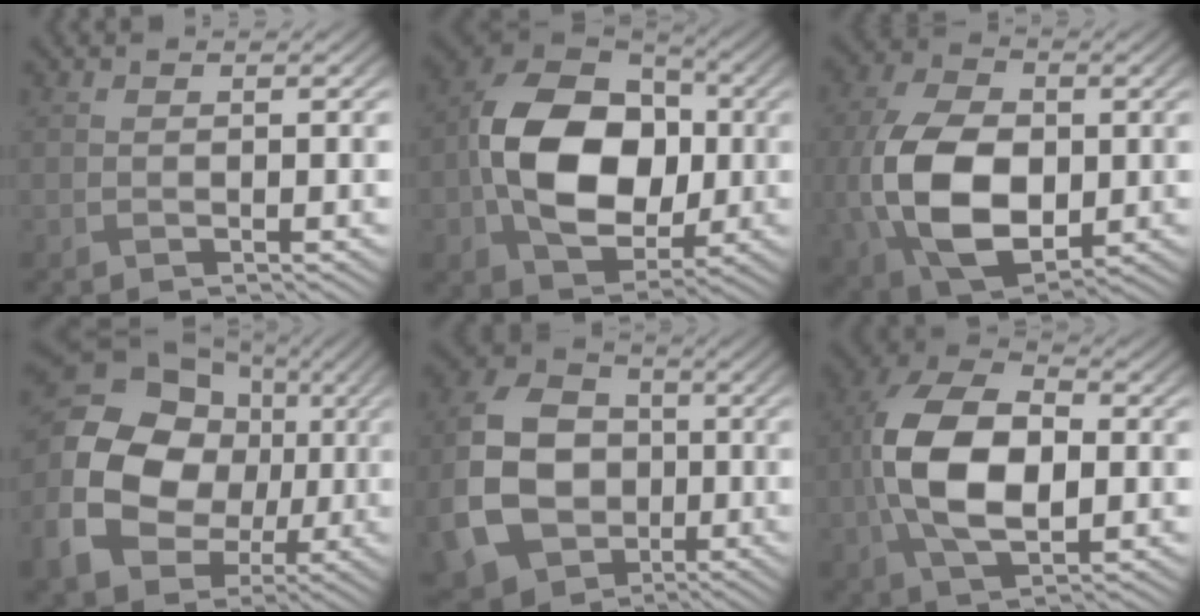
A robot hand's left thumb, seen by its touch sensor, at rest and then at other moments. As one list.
[{"total": 14.4, "force": [-1.0, 10.3, 10.0], "torque": [-0.196, 0.006, -0.018]}, {"total": 13.4, "force": [-1.8, 9.0, 9.8], "torque": [-0.250, -0.024, -0.023]}, {"total": 16.1, "force": [-1.9, 13.0, 9.3], "torque": [-0.222, -0.013, -0.027]}, {"total": 14.1, "force": [-2.5, 11.2, 8.2], "torque": [-0.221, -0.021, -0.049]}, {"total": 12.8, "force": [-1.0, 7.3, 10.4], "torque": [-0.222, 0.006, -0.023]}]